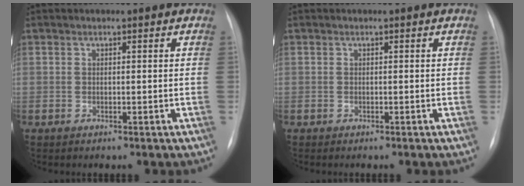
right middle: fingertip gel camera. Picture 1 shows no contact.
{"total": 0.0}